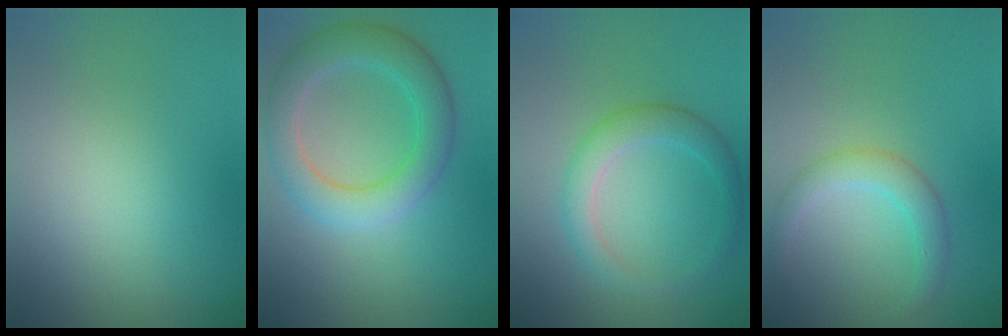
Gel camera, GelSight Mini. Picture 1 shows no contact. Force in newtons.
{"total": 5.3, "press": 5.3, "slide": 0.2}
{"total": 3.0, "press": 3.0, "slide": 0.1}
{"total": 2.6, "press": 2.6, "slide": 0.2}